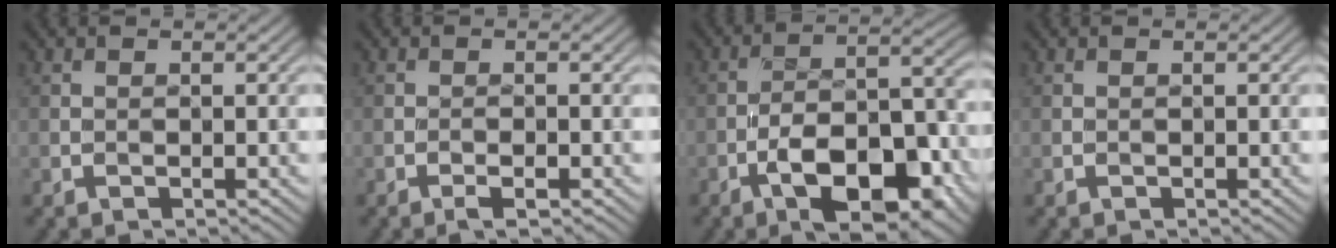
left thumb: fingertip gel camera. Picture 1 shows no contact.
{"total": 1.4, "force": [-1.0, 0.3, 0.9], "torque": [-0.016, -0.003, -0.018]}
{"total": 12.1, "force": [-6.3, 4.7, 9.2], "torque": [-0.141, -0.002, -0.106]}
{"total": 0.0}